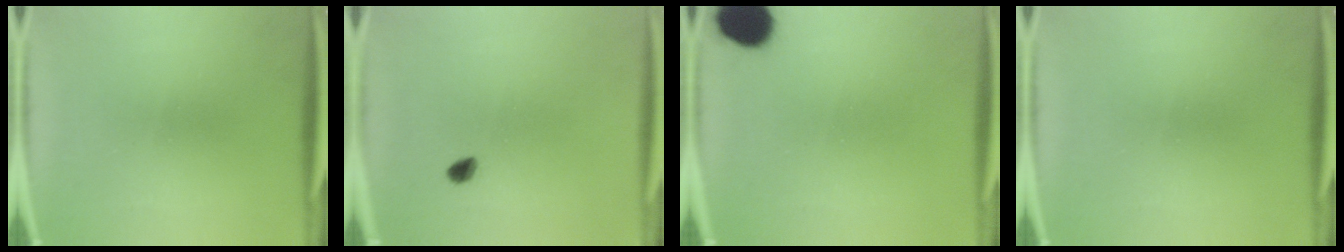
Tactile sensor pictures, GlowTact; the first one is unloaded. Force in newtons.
{"total": 1.7}
{"total": 11.4}
{"total": 0.0}